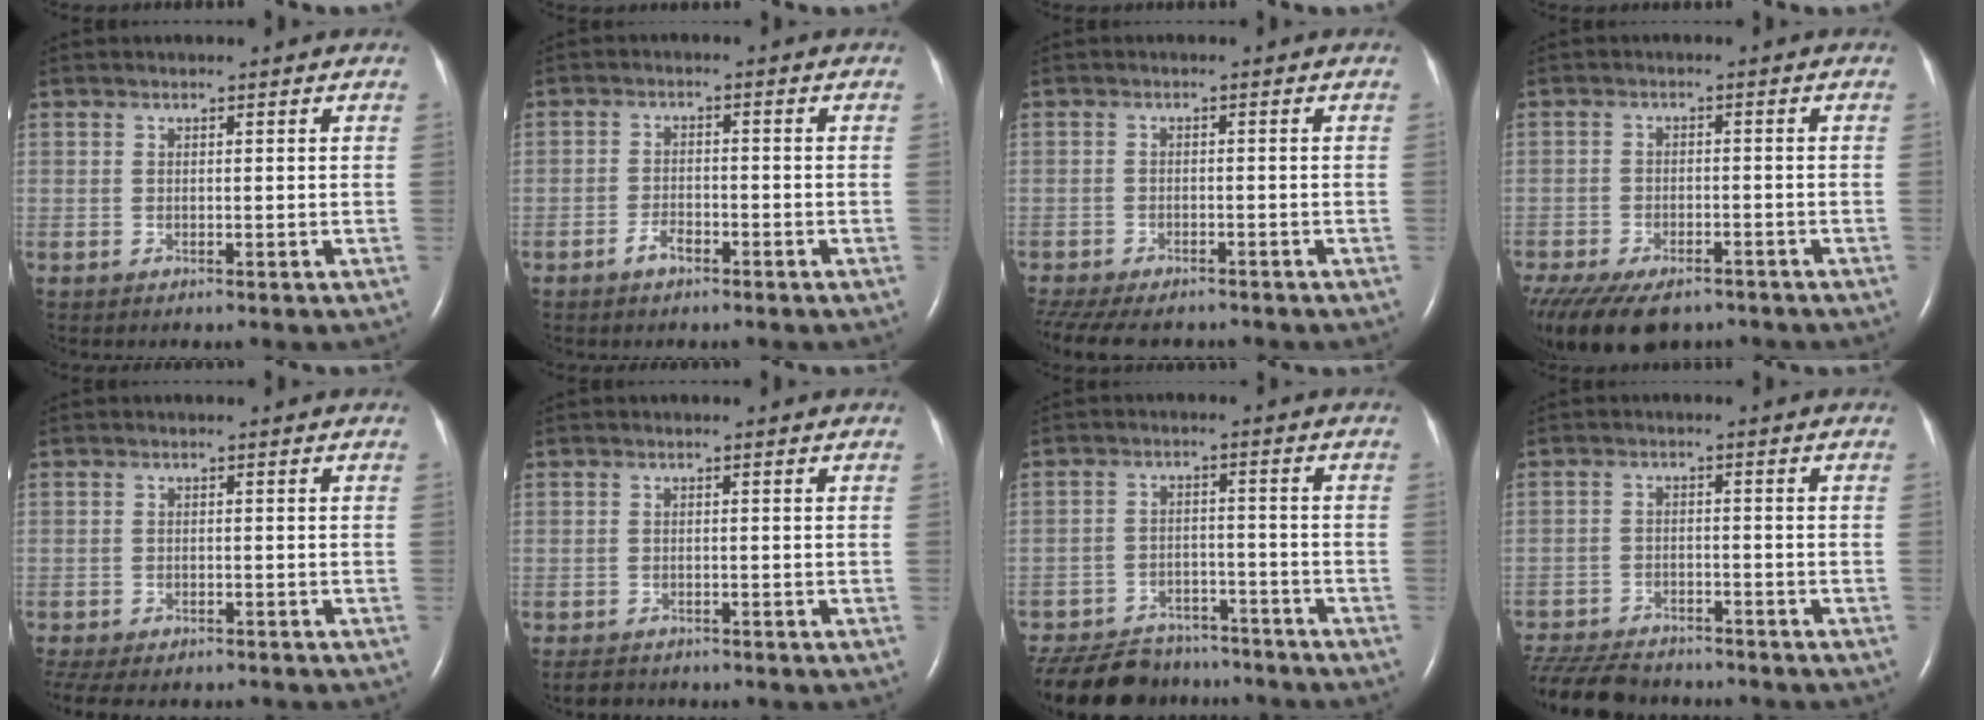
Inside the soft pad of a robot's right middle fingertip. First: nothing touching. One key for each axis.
{"total": 2.7, "fx": -1.9, "fy": 1.1, "fz": 1.6, "tx": -0.031, "ty": 0.003, "tz": -0.035}
{"total": 13.3, "fx": -10.8, "fy": 5.2, "fz": 5.9, "tx": -0.155, "ty": -0.017, "tz": -0.147}
{"total": 15.4, "fx": -11.2, "fy": 7.1, "fz": 7.9, "tx": -0.202, "ty": -0.032, "tz": -0.162}
{"total": 11.6, "fx": -9.5, "fy": 4.4, "fz": 5.1, "tx": -0.114, "ty": -0.007, "tz": -0.124}
{"total": 3.9, "fx": -3.6, "fy": 0.7, "fz": 1.2, "tx": -0.021, "ty": -0.012, "tz": -0.060}
{"total": 16.6, "fx": -14.4, "fy": 6.3, "fz": 5.4, "tx": -0.130, "ty": -0.009, "tz": -0.208}
{"total": 13.9, "fx": -12.2, "fy": 4.2, "fz": 5.3, "tx": -0.131, "ty": -0.017, "tz": -0.186}